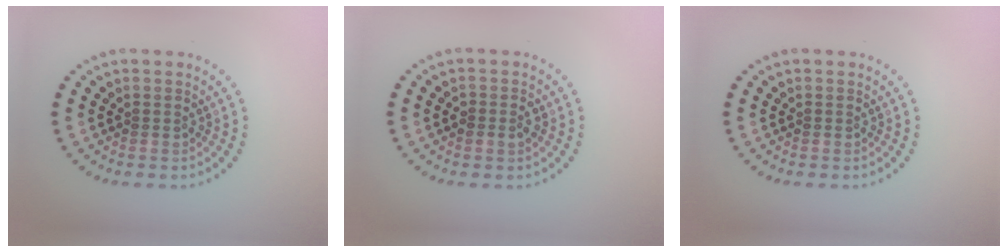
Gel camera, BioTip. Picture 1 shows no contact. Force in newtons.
{"total": 1.5, "press": 1.5, "slide": 0.3}
{"total": 0.0}